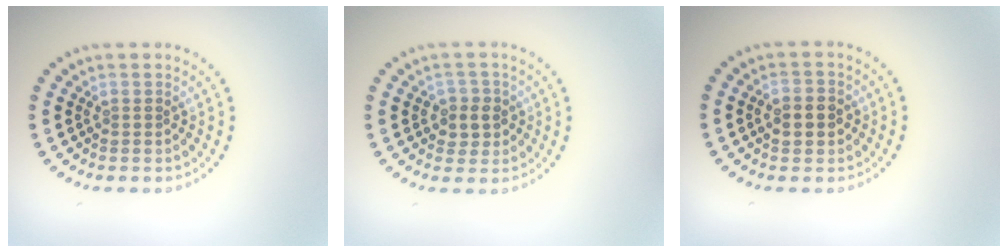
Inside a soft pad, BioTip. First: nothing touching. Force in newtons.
{"total": 2.3, "press": 2.2, "slide": 0.7}
{"total": 2.7, "press": 2.7, "slide": 0.5}